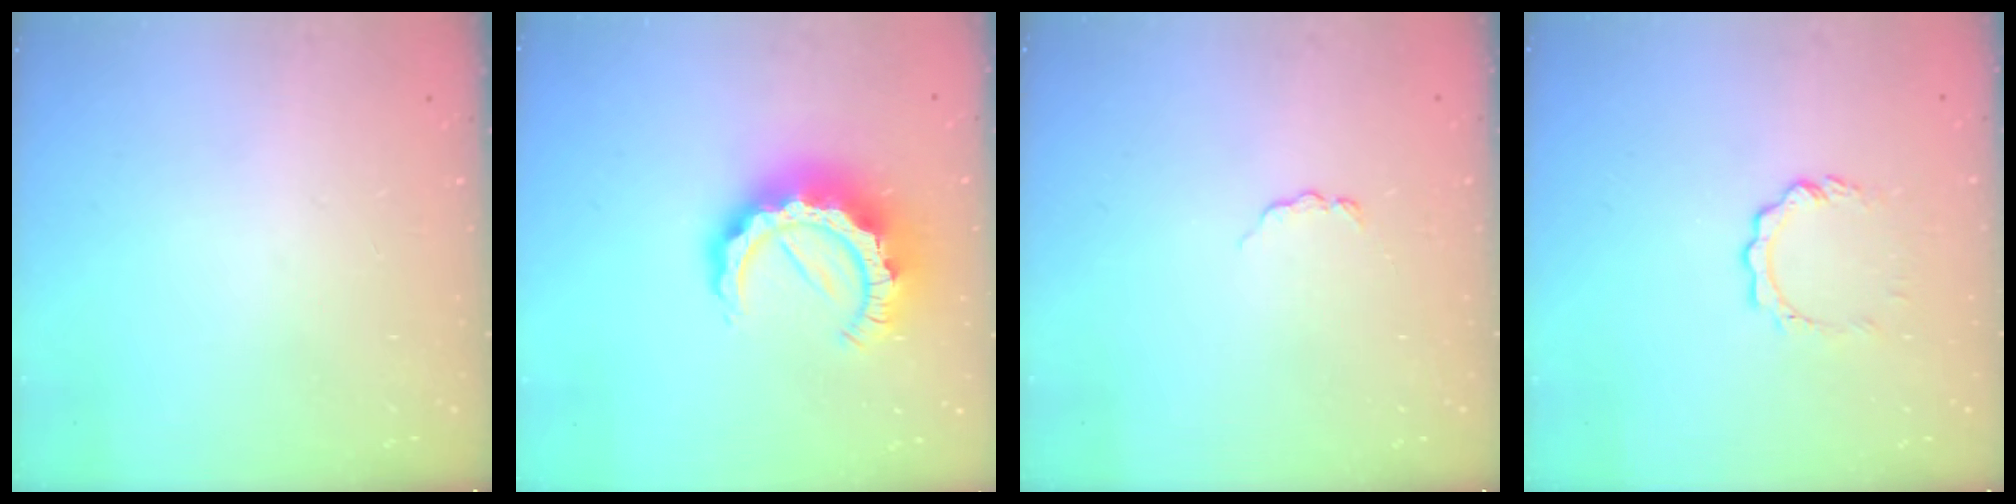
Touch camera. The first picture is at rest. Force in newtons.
{"total": 14.2, "press": 14.2, "slide": 1.6}
{"total": 2.9, "press": 2.9, "slide": 0.4}
{"total": 4.7, "press": 4.7, "slide": 0.4}